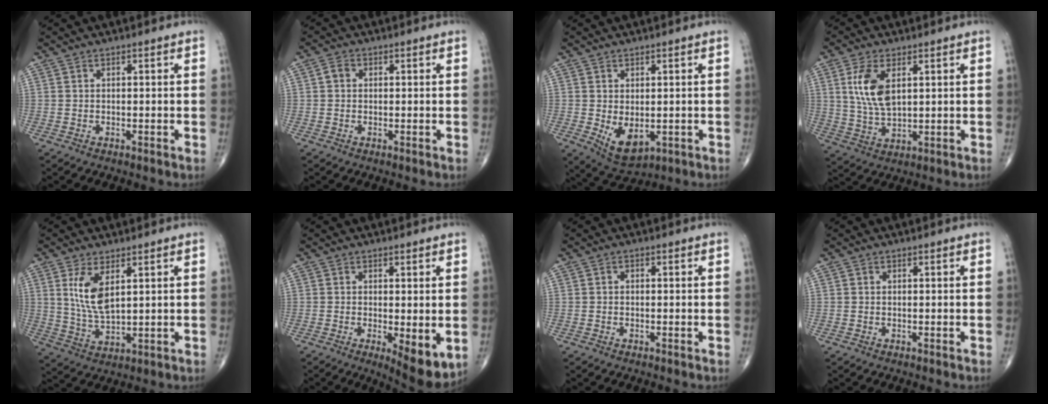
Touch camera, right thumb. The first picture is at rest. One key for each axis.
{"total": 1.9, "fx": 0.2, "fy": 1.6, "fz": 1.0, "tx": -0.012, "ty": 0.006, "tz": 0.001}
{"total": 6.7, "fx": -1.0, "fy": 3.9, "fz": 5.3, "tx": -0.077, "ty": -0.012, "tz": 0.002}
{"total": 8.6, "fx": 2.7, "fy": 4.3, "fz": 7.0, "tx": -0.139, "ty": -0.012, "tz": 0.060}
{"total": 7.7, "fx": 2.8, "fy": 3.2, "fz": 6.4, "tx": -0.125, "ty": -0.019, "tz": 0.067}
{"total": 7.4, "fx": -1.4, "fy": 2.5, "fz": 6.8, "tx": -0.097, "ty": -0.023, "tz": -0.018}
{"total": 0.6, "fx": -0.2, "fy": 0.5, "fz": 0.3, "tx": -0.002, "ty": 0.002, "tz": -0.009}
{"total": 0.0}